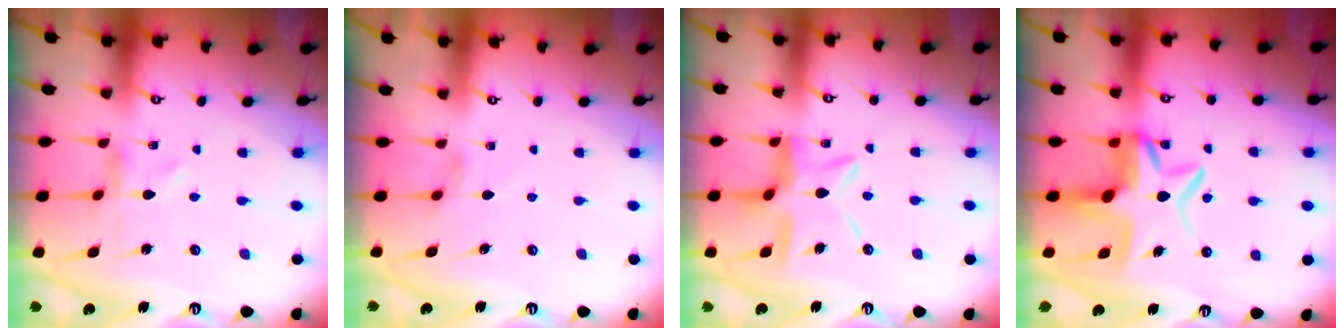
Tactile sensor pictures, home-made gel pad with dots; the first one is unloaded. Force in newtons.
{"total": 1.3, "press": 1.2, "slide": 0.4}
{"total": 10.9, "press": 10.8, "slide": 1.1}
{"total": 10.0, "press": 9.8, "slide": 1.7}